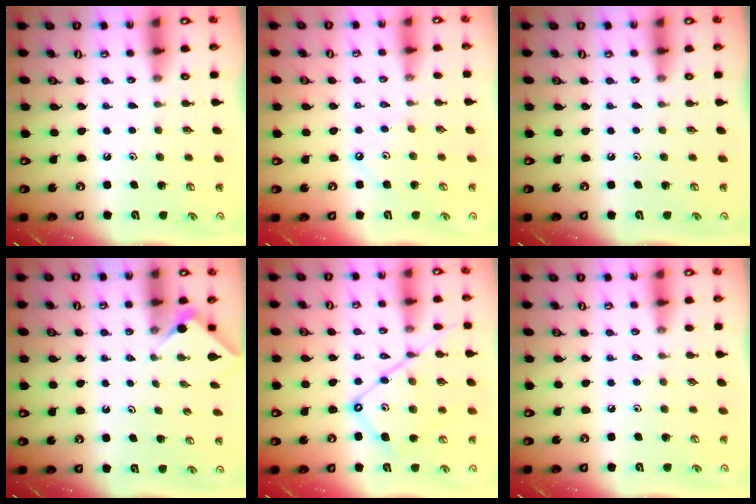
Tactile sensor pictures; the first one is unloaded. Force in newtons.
{"total": 1.6, "press": 1.5, "slide": 0.4}
{"total": 0.0}
{"total": 2.7, "press": 2.7, "slide": 0.4}
{"total": 13.6, "press": 13.6, "slide": 1.3}
{"total": 2.1, "press": 2.1, "slide": 0.4}